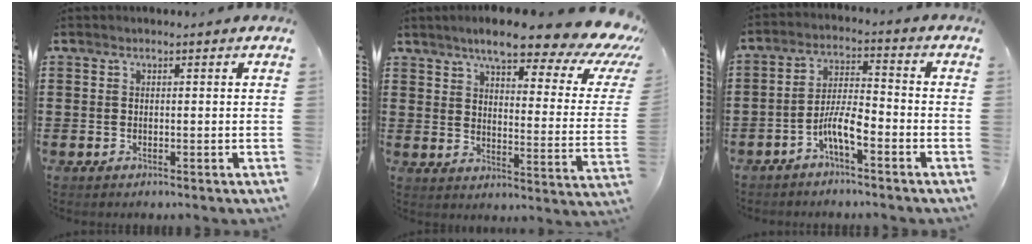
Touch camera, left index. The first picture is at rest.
{"total": 10.1, "force": [7.5, 1.7, 6.5], "torque": [-0.123, -0.049, 0.120]}
{"total": 6.1, "force": [-3.2, 1.5, 4.9], "torque": [-0.104, 0.005, -0.064]}